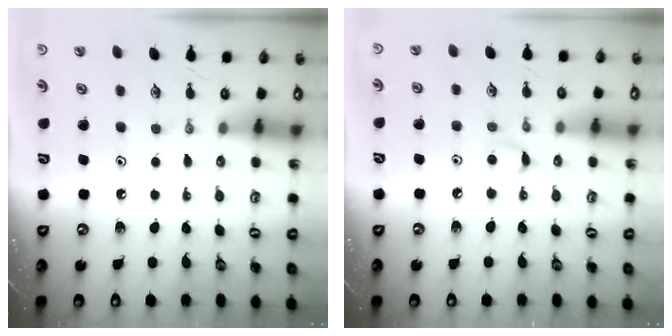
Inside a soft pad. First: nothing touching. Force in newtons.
{"total": 4.1, "press": 4.1, "slide": 0.5}